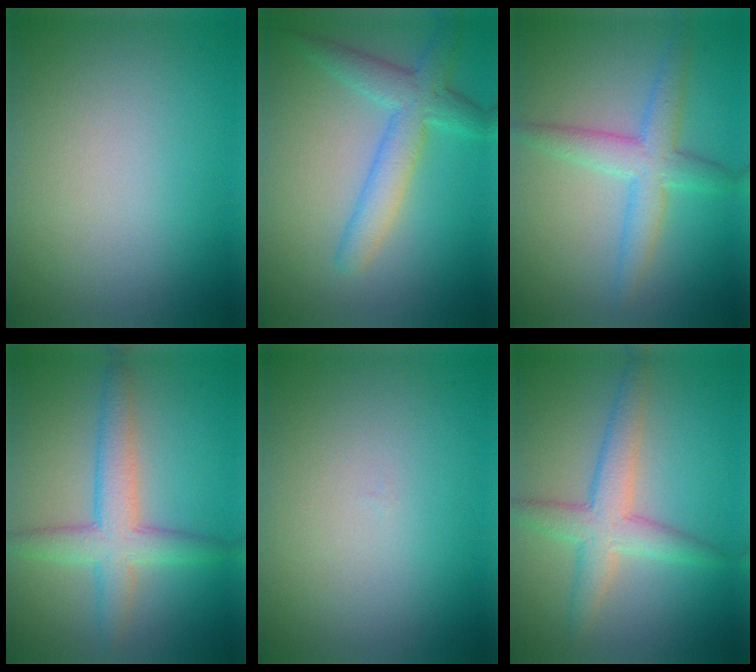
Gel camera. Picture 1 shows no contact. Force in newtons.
{"total": 4.0, "press": 4.0, "slide": 0.2}
{"total": 3.8, "press": 3.8, "slide": 0.2}
{"total": 4.4, "press": 4.4, "slide": 0.2}
{"total": 0.0}
{"total": 4.1, "press": 4.1, "slide": 0.1}